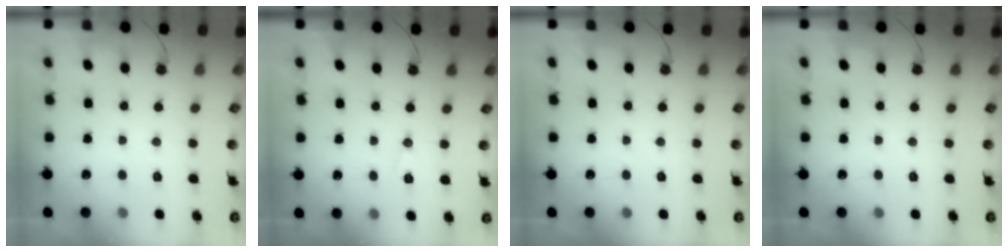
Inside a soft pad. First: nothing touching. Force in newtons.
{"total": 6.0, "press": 5.5, "slide": 2.3}
{"total": 0.0}
{"total": 0.0}